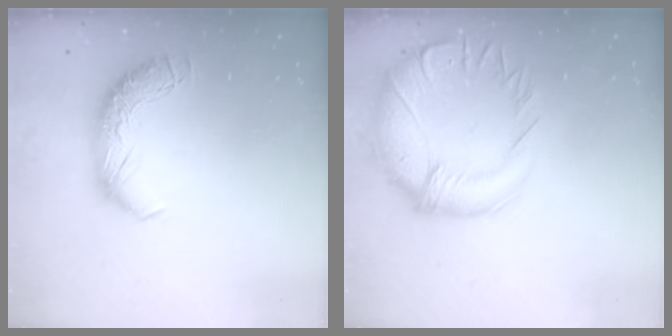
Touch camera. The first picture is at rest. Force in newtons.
{"total": 5.7, "press": 4.2, "slide": 3.9}